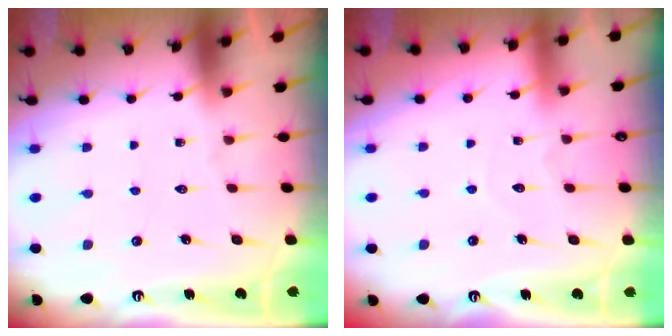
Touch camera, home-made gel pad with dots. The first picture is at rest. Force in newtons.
{"total": 4.3, "press": 4.3, "slide": 0.3}